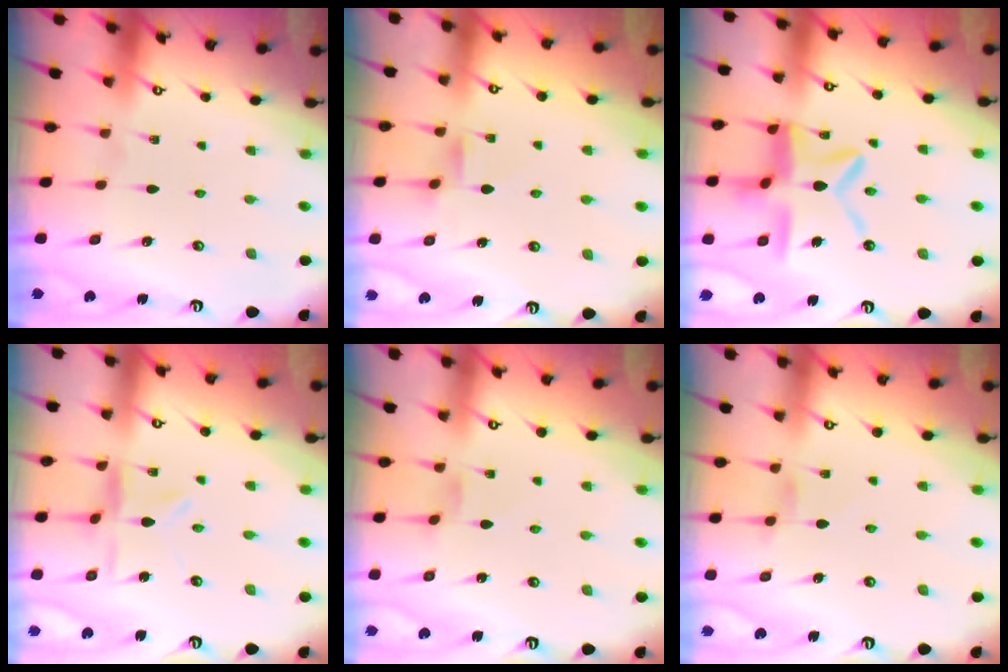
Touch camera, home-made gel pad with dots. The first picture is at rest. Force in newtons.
{"total": 2.5, "press": 2.5, "slide": 0.4}
{"total": 13.2, "press": 13.1, "slide": 1.0}
{"total": 3.1, "press": 3.1, "slide": 0.4}
{"total": 1.1, "press": 1.1, "slide": 0.3}
{"total": 1.7, "press": 1.6, "slide": 0.4}